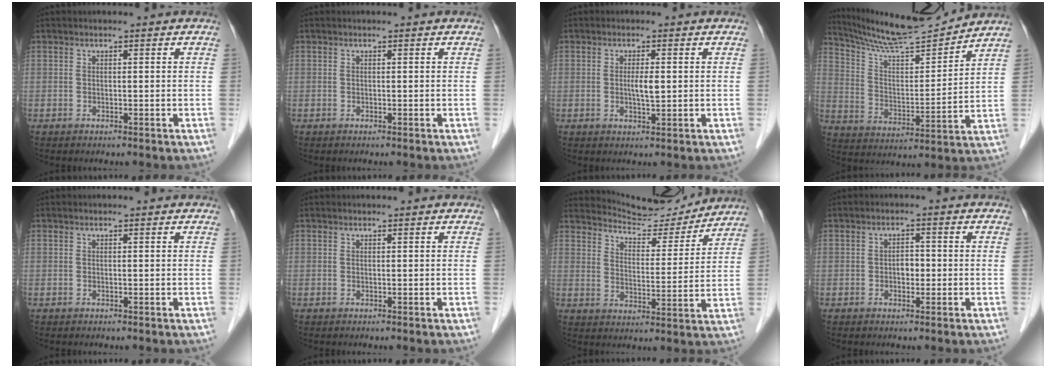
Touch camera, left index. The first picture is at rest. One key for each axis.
{"total": 0.0}
{"total": 2.2, "fx": -0.1, "fy": 0.4, "fz": 2.2, "tx": -0.041, "ty": -0.006, "tz": -0.001}
{"total": 14.0, "fx": 13.5, "fy": 0.0, "fz": 3.7, "tx": -0.076, "ty": -0.002, "tz": 0.233}
{"total": 0.0}
{"total": 0.0}
{"total": 11.3, "fx": 11.2, "fy": 1.2, "fz": 1.0, "tx": -0.021, "ty": -0.006, "tz": 0.163}
{"total": 1.9, "fx": -0.6, "fy": 1.2, "fz": 1.4, "tx": -0.017, "ty": 0.001, "tz": -0.011}